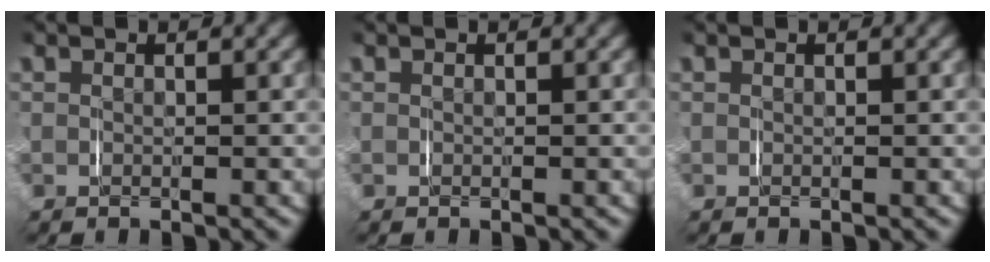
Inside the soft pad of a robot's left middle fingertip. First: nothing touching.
{"total": 0.0}
{"total": 0.0}